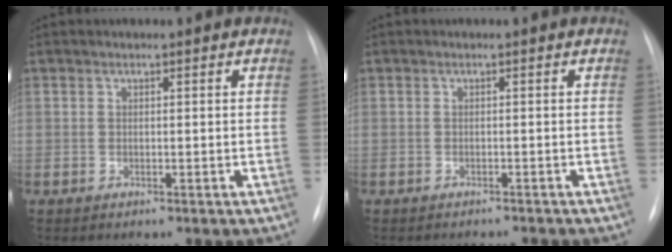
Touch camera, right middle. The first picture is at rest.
{"total": 2.7, "force": [-2.7, 0.5, 0.3], "torque": [0.002, -0.004, -0.032]}